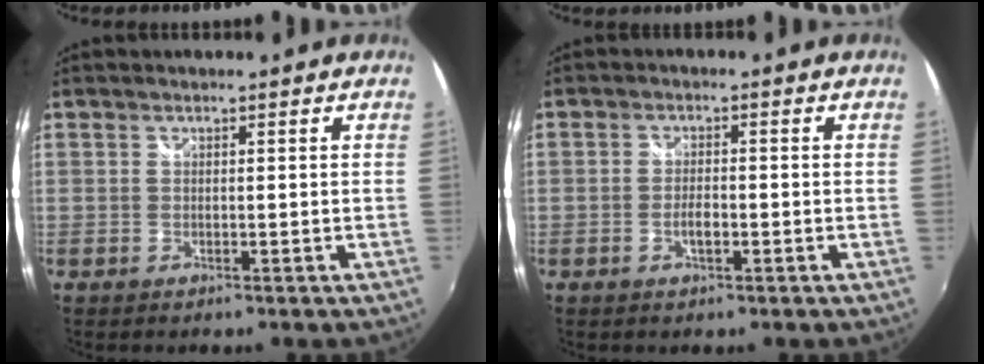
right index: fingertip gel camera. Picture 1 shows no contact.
{"total": 2.5, "force": [-1.0, 1.0, 2.1], "torque": [-0.043, 0.000, -0.019]}